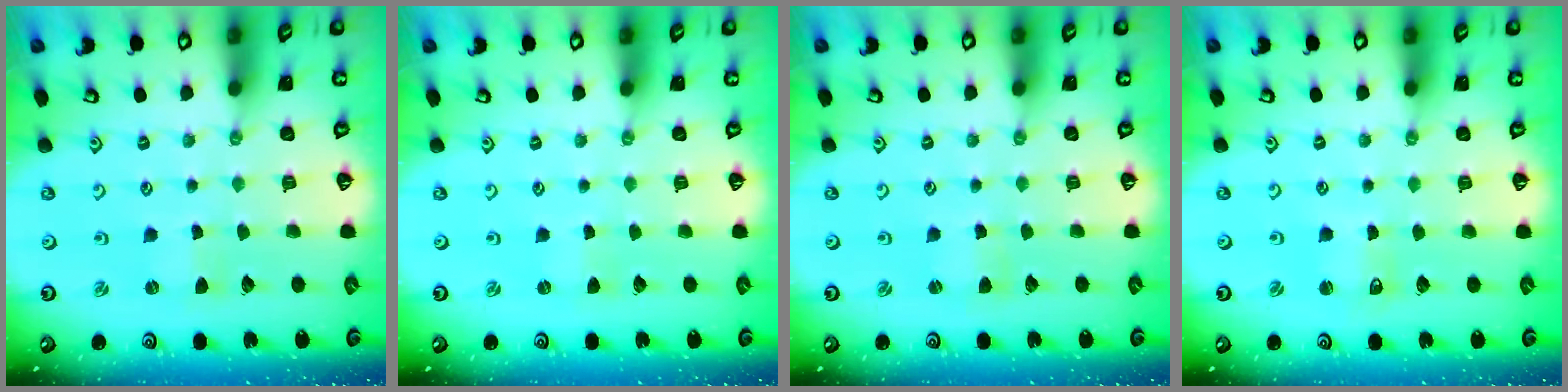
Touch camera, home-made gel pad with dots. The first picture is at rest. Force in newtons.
{"total": 0.0}
{"total": 1.2, "press": 1.2, "slide": 0.1}
{"total": 1.9, "press": 1.9, "slide": 0.3}